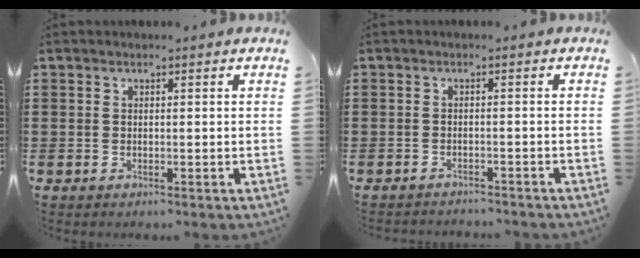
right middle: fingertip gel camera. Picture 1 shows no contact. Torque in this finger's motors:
{"motor_torque": [0.11, 0.11, -0.02, 0.04]}